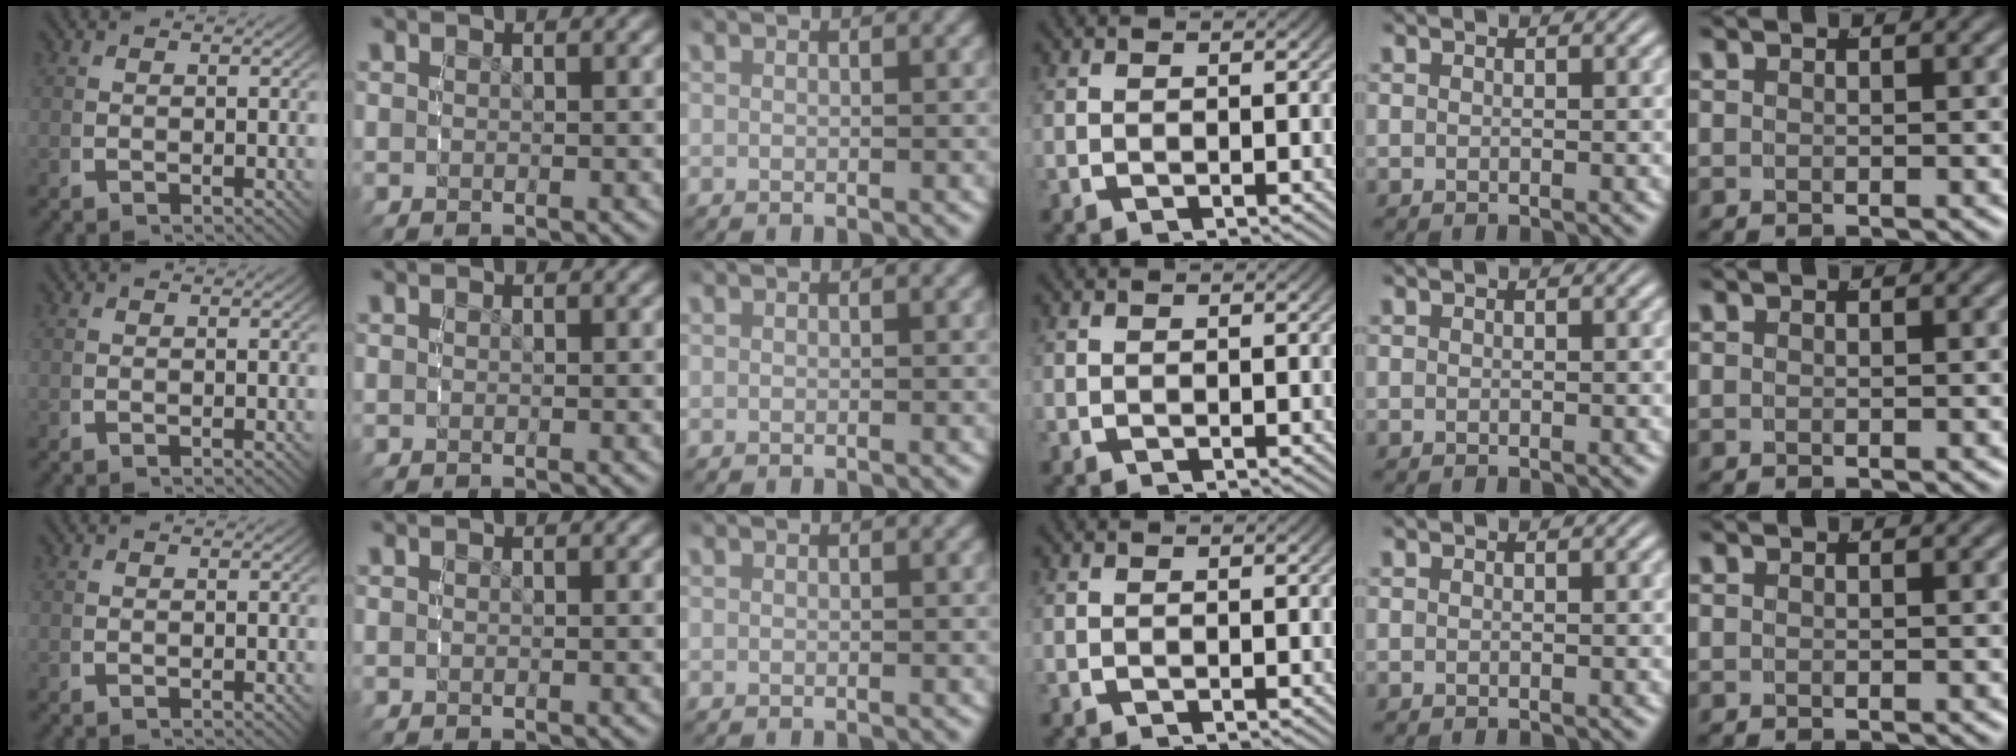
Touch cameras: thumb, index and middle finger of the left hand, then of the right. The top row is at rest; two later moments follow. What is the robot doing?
{"motion": "reach", "object": "photo album"}